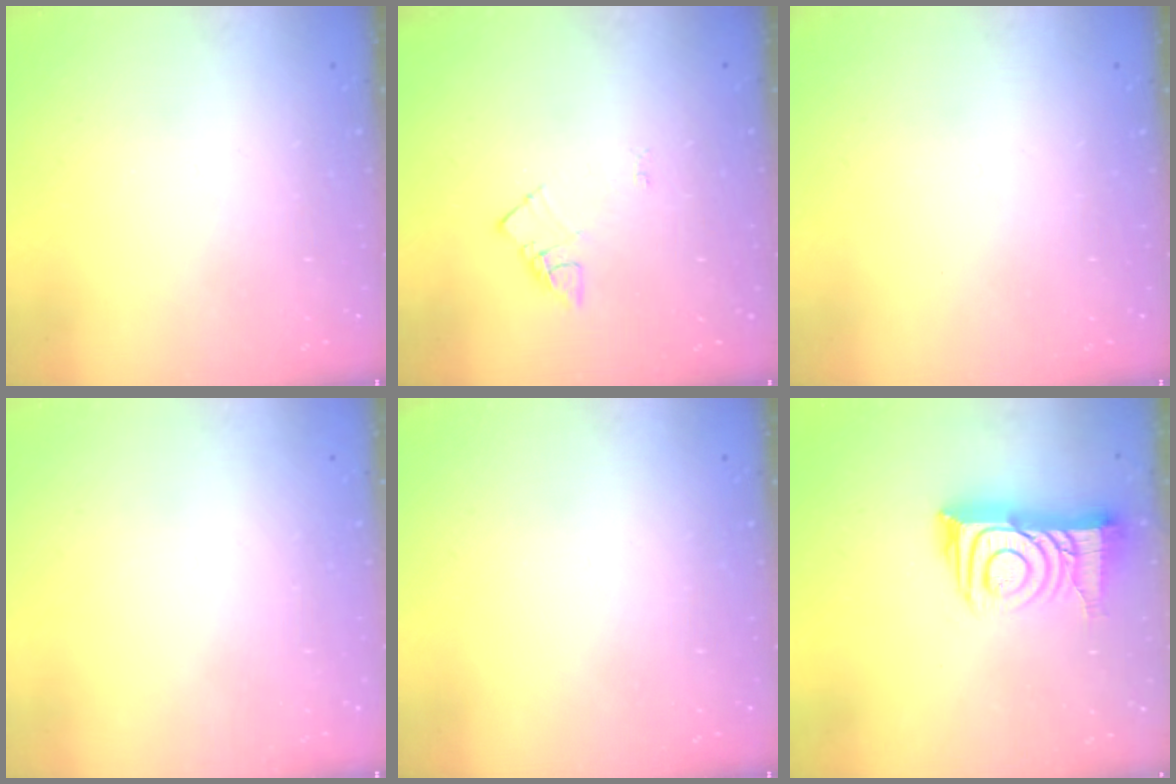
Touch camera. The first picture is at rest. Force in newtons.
{"total": 4.5, "press": 4.5, "slide": 0.5}
{"total": 0.0}
{"total": 1.5, "press": 1.5, "slide": 0.1}
{"total": 0.0}
{"total": 14.1, "press": 14.1, "slide": 1.1}